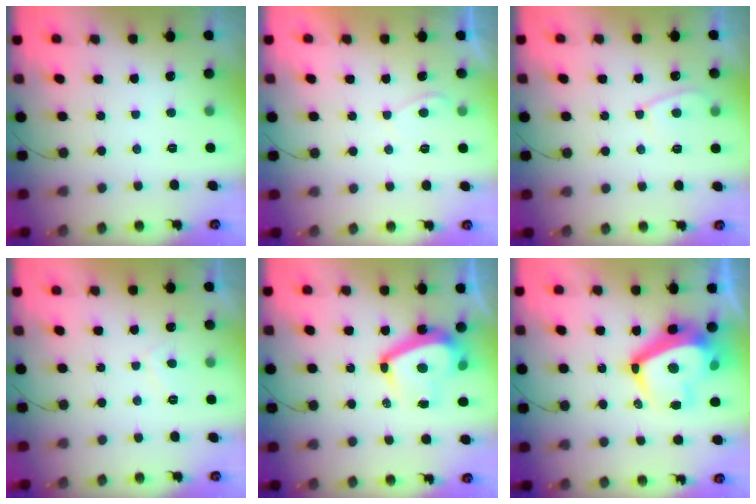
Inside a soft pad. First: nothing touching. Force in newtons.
{"total": 1.2, "press": 1.0, "slide": 0.6}
{"total": 5.7, "press": 5.6, "slide": 0.6}
{"total": 1.5, "press": 1.3, "slide": 0.7}
{"total": 12.0, "press": 11.9, "slide": 1.6}
{"total": 16.7, "press": 16.5, "slide": 2.9}